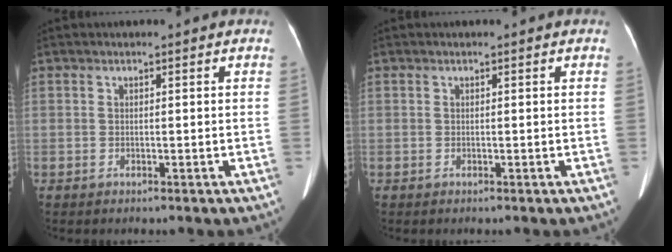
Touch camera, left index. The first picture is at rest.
{"total": 0.0}